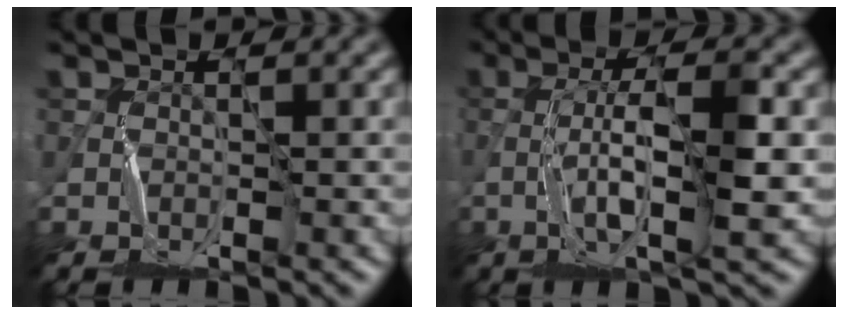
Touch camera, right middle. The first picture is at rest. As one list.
[{"total": 5.2, "force": [-1.0, 0.6, 5.1], "torque": [-0.099, 0.008, -0.021]}]